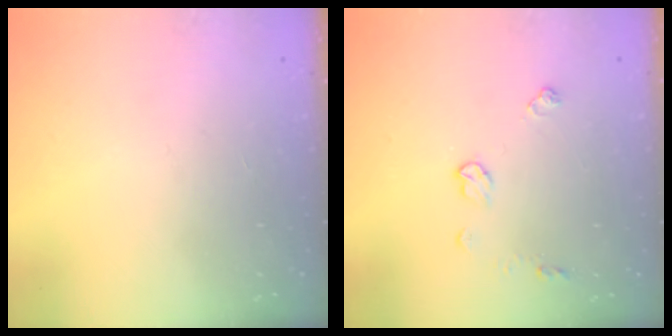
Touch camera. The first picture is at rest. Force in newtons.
{"total": 6.8, "press": 6.8, "slide": 0.5}